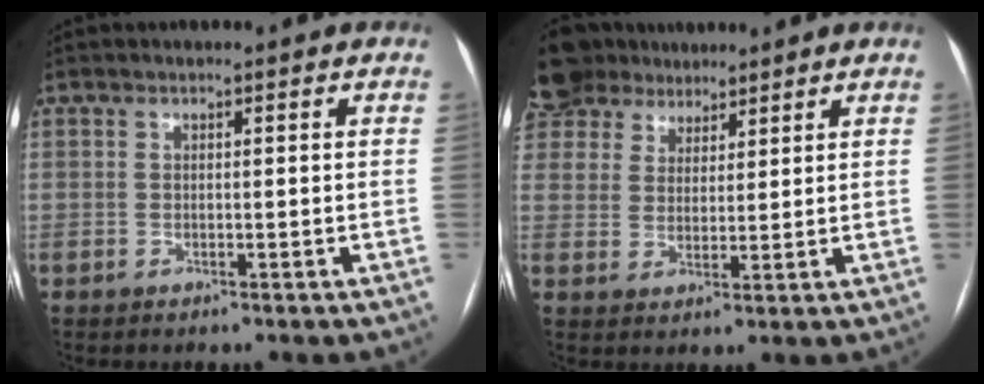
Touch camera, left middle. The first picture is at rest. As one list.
[{"total": 10.8, "force": [8.5, 6.5, 1.4], "torque": [-0.046, 0.033, 0.162]}]